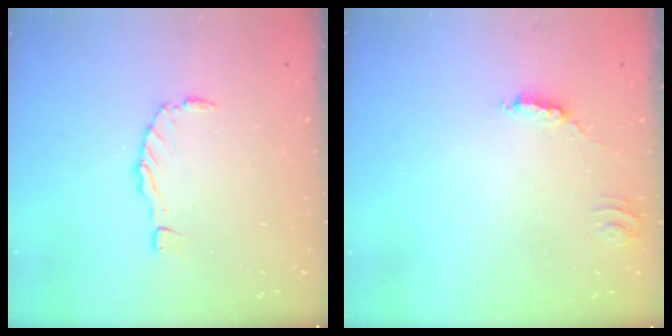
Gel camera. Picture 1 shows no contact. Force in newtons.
{"total": 2.7, "press": 2.7, "slide": 0.2}